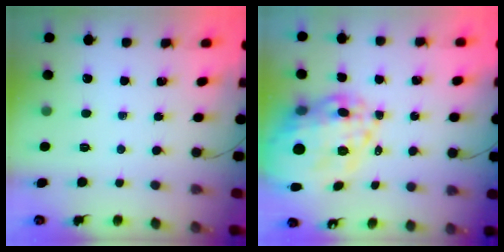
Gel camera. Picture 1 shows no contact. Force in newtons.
{"total": 24.9, "press": 24.2, "slide": 6.1}